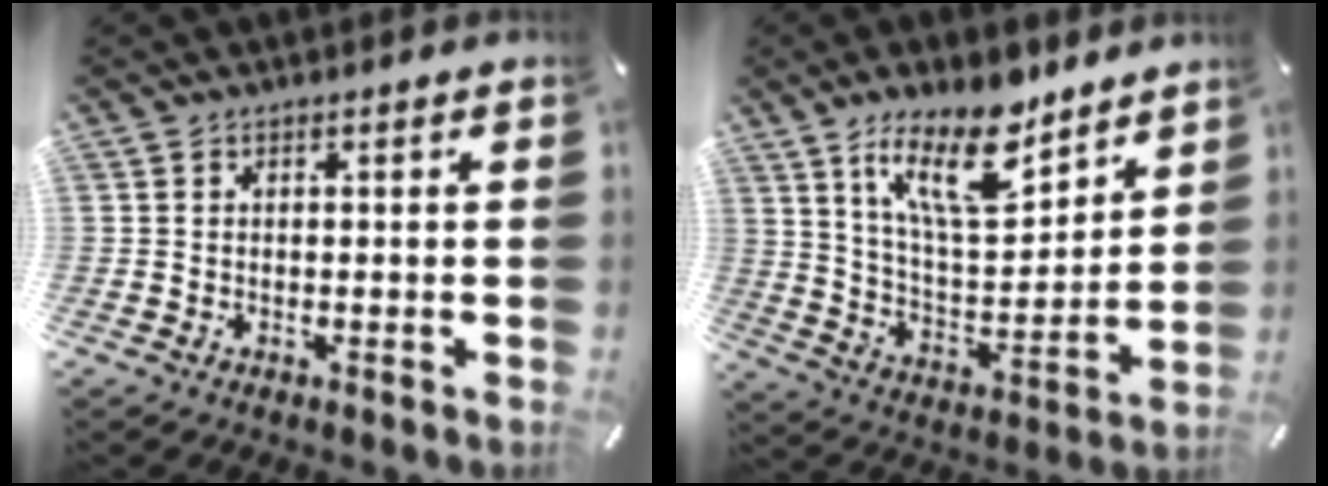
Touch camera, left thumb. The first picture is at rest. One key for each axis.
{"total": 17.6, "fx": 11.8, "fy": 7.3, "fz": 10.8, "tx": -0.193, "ty": -0.053, "tz": 0.205}